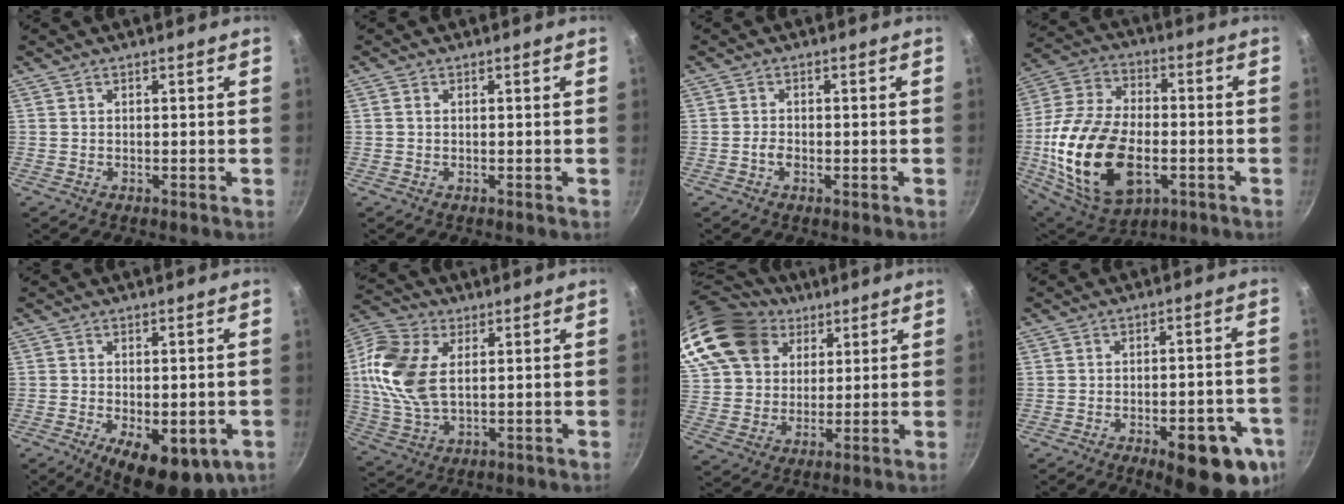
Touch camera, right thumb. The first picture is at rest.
{"total": 0.6, "force": [0.0, 0.5, 0.3], "torque": [-0.005, 0.004, 0.000]}
{"total": 1.9, "force": [-0.7, 1.1, 1.4], "torque": [-0.031, 0.004, -0.018]}
{"total": 21.5, "force": [-4.5, 12.6, 16.9], "torque": [-0.314, 0.013, -0.065]}
{"total": 12.6, "force": [-4.6, 5.7, 10.3], "torque": [-0.126, -0.002, -0.053]}
{"total": 15.0, "force": [2.7, 9.2, 11.5], "torque": [-0.226, 0.000, 0.048]}
{"total": 24.2, "force": [12.9, 17.4, 10.7], "torque": [-0.236, 0.011, 0.245]}
{"total": 16.1, "force": [-7.1, 6.2, 13.1], "torque": [-0.125, 0.021, -0.085]}